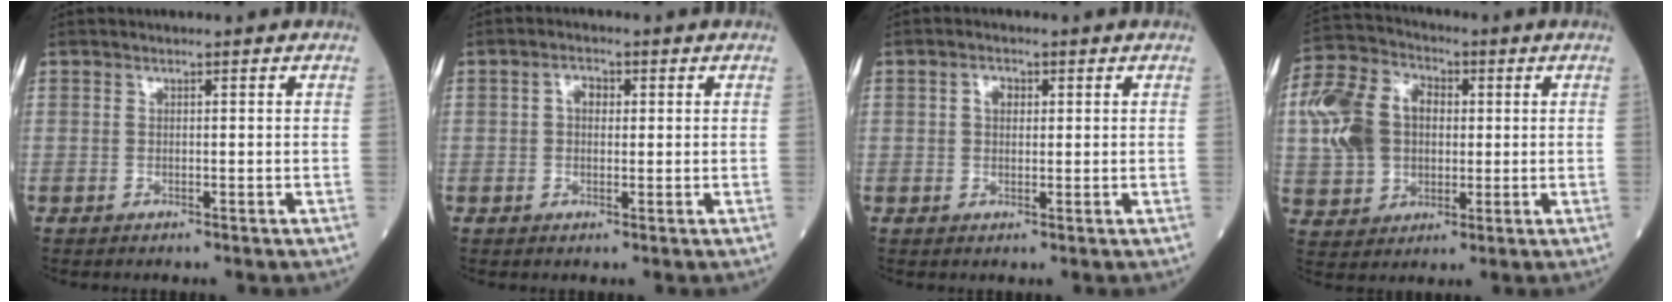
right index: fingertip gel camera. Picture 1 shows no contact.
{"total": 2.3, "force": [0.4, 1.6, 1.7], "torque": [-0.030, 0.011, 0.006]}
{"total": 2.1, "force": [0.5, 1.5, 1.4], "torque": [-0.025, 0.007, 0.007]}
{"total": 13.8, "force": [1.7, 10.4, 8.8], "torque": [-0.214, 0.039, 0.036]}